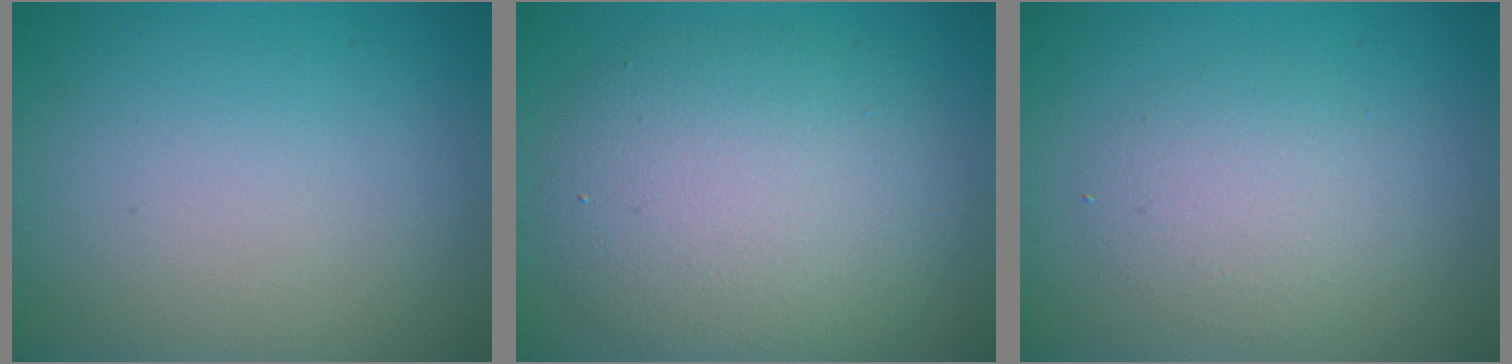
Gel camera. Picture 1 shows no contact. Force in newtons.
{"total": 7.5, "press": 7.5, "slide": 0.3}
{"total": 2.7, "press": 2.7, "slide": 0.2}